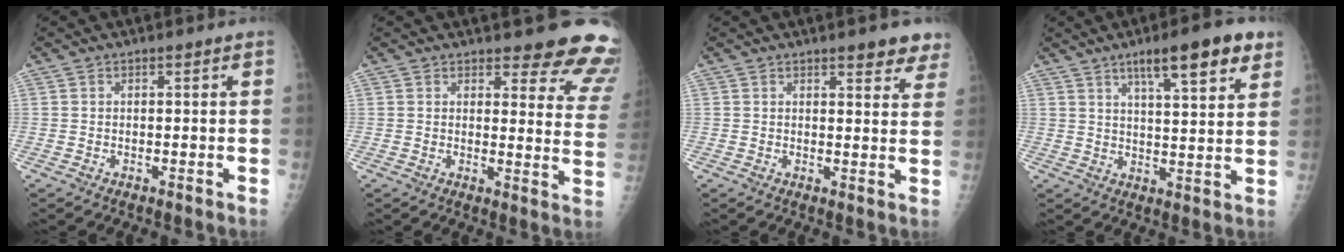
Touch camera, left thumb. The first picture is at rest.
{"total": 14.2, "force": [12.9, 4.0, 4.4], "torque": [0.004, -0.109, 0.120]}
{"total": 6.0, "force": [4.5, 2.0, 3.4], "torque": [-0.012, -0.020, 0.047]}
{"total": 12.3, "force": [7.3, 2.8, 9.6], "torque": [-0.122, -0.026, 0.106]}